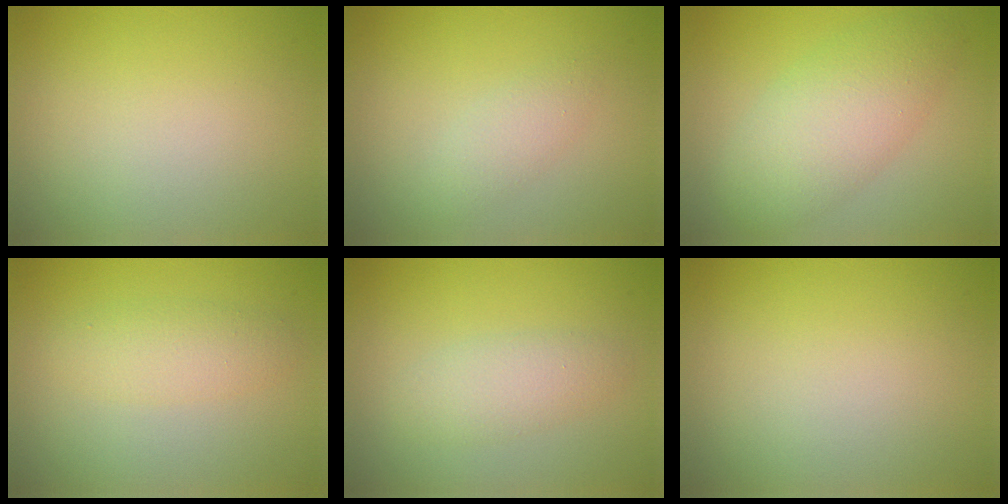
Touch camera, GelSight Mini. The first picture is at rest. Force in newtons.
{"total": 1.6, "press": 1.6, "slide": 0.1}
{"total": 5.6, "press": 5.6, "slide": 0.0}
{"total": 2.4, "press": 2.4, "slide": 0.0}
{"total": 2.5, "press": 2.5, "slide": 0.1}
{"total": 0.0}